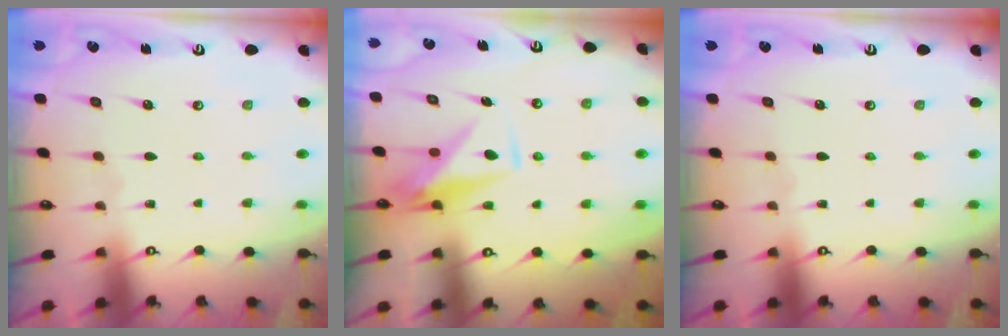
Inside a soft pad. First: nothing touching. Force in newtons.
{"total": 8.1, "press": 8.1, "slide": 0.2}
{"total": 0.0}